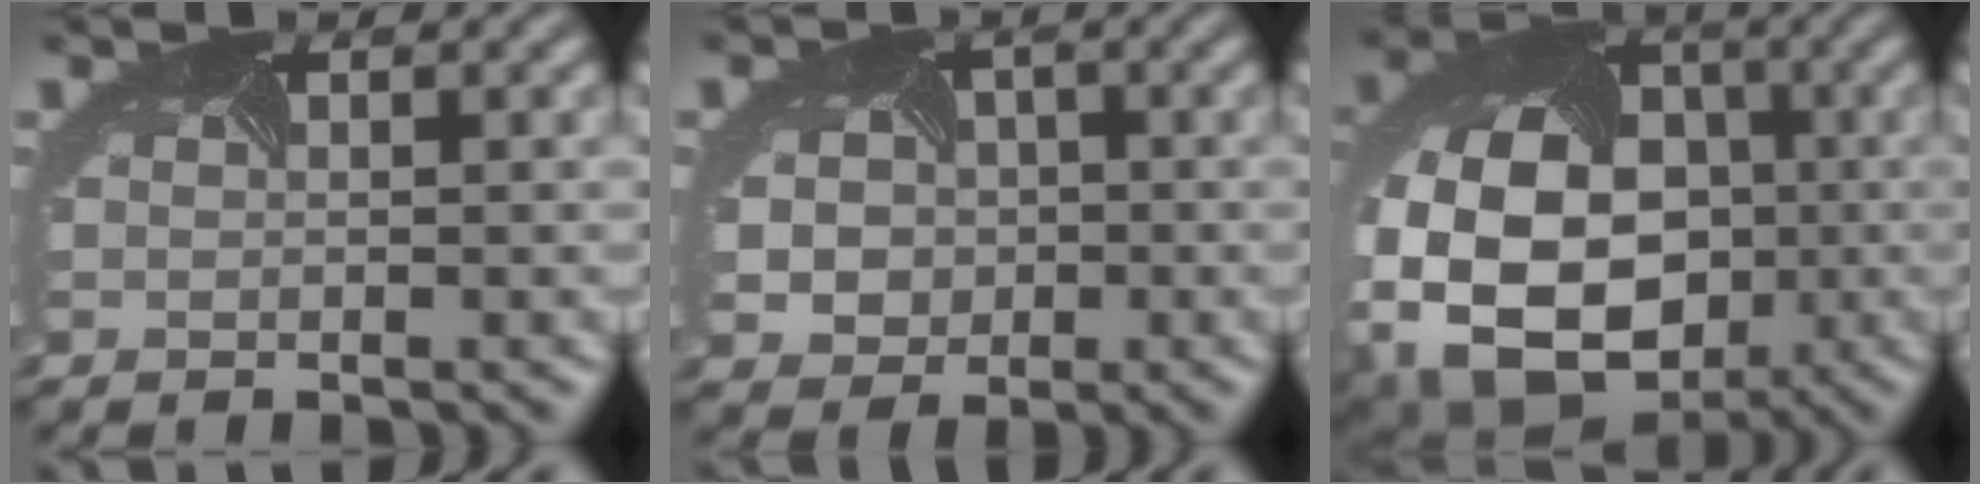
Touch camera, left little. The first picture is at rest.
{"total": 4.8, "force": [-0.5, 4.2, 2.2], "torque": [-0.038, -0.002, -0.012]}
{"total": 16.2, "force": [-4.5, 11.9, 10.0], "torque": [-0.202, -0.030, -0.059]}